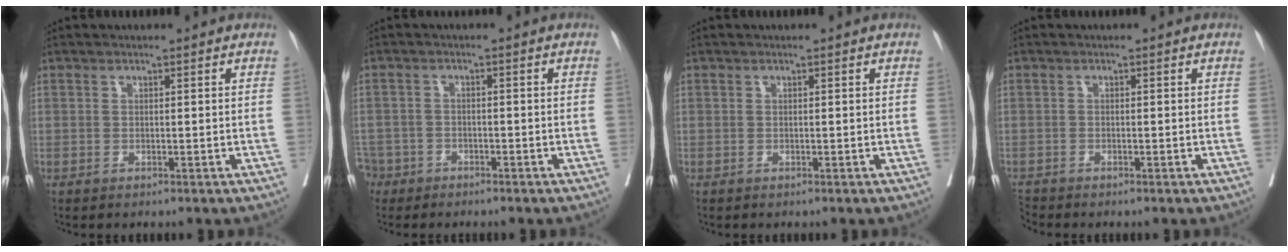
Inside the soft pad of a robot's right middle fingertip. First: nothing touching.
{"total": 5.8, "force": [-4.2, 3.9, 0.2], "torque": [-0.013, 0.003, -0.081]}
{"total": 0.0}
{"total": 1.4, "force": [-1.4, -0.2, 0.0], "torque": [0.002, -0.008, -0.026]}